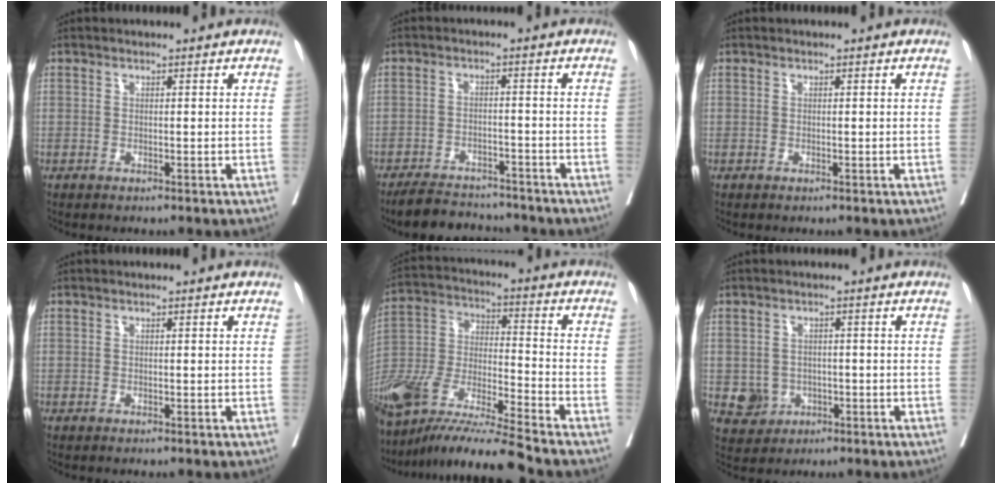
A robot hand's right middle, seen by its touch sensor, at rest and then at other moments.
{"total": 7.3, "force": [-6.8, 2.1, 1.6], "torque": [-0.022, -0.002, -0.105]}
{"total": 0.0}
{"total": 0.0}
{"total": 19.0, "force": [-15.7, -0.1, 10.8], "torque": [-0.247, -0.028, -0.300]}
{"total": 4.0, "force": [-1.0, 3.8, 0.8], "torque": [-0.004, 0.007, -0.006]}